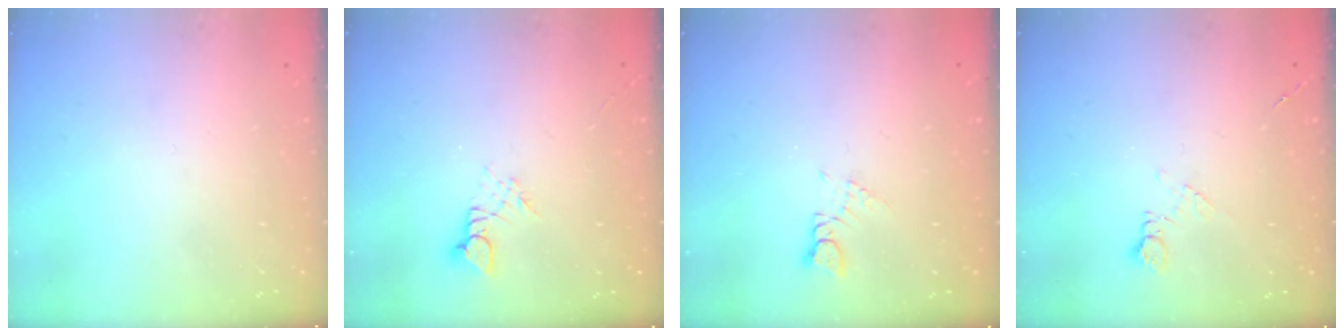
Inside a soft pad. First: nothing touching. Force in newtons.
{"total": 2.7, "press": 2.7, "slide": 0.3}
{"total": 1.3, "press": 1.3, "slide": 0.2}
{"total": 6.5, "press": 6.4, "slide": 0.8}